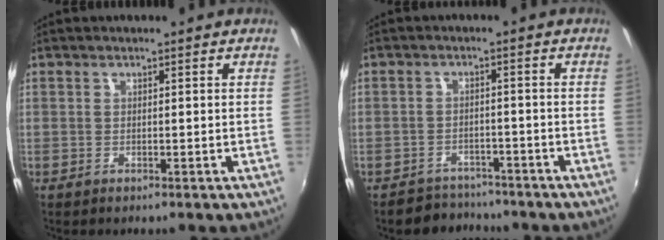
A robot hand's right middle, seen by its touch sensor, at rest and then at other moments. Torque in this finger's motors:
{"motor_torque": [0.34, -0.40, 0.02, 0.03]}